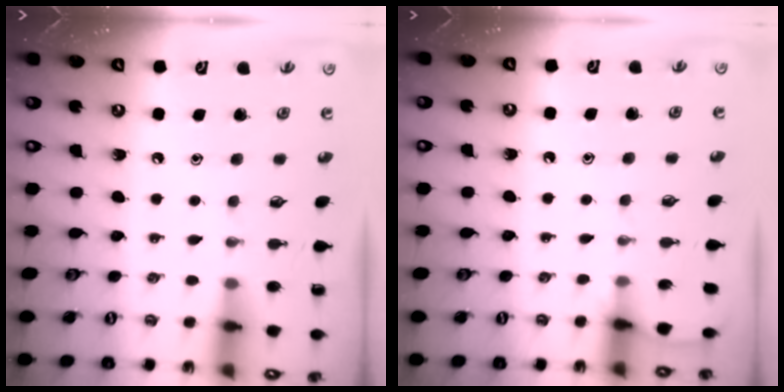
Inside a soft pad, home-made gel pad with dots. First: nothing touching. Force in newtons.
{"total": 2.4, "press": 2.4, "slide": 0.4}